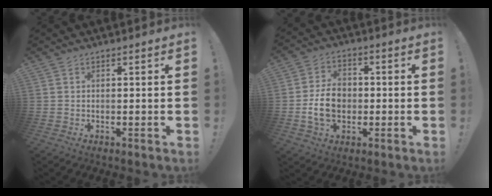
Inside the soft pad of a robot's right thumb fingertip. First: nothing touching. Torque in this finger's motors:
{"motor_torque": [1.40, 1.33, 0.36, -0.41, 0.01]}